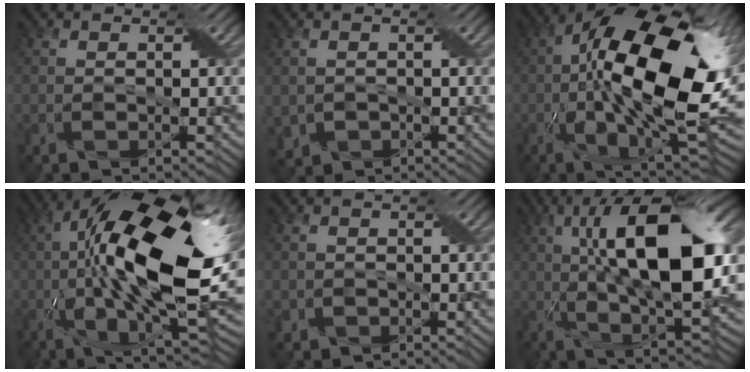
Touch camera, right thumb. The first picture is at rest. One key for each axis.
{"total": 2.8, "fx": -1.0, "fy": 2.5, "fz": 0.8, "tx": -0.028, "ty": -0.015, "tz": -0.020}
{"total": 20.1, "fx": 0.0, "fy": 8.3, "fz": 18.3, "tx": -0.311, "ty": 0.010, "tz": -0.013}
{"total": 20.1, "fx": 1.0, "fy": 7.6, "fz": 18.6, "tx": -0.312, "ty": 0.018, "tz": 0.007}
{"total": 1.4, "fx": -0.7, "fy": 1.2, "fz": -0.1, "tx": 0.001, "ty": -0.006, "tz": -0.015}
{"total": 17.4, "fx": 2.5, "fy": 6.5, "fz": 15.9, "tx": -0.261, "ty": 0.019, "tz": 0.026}